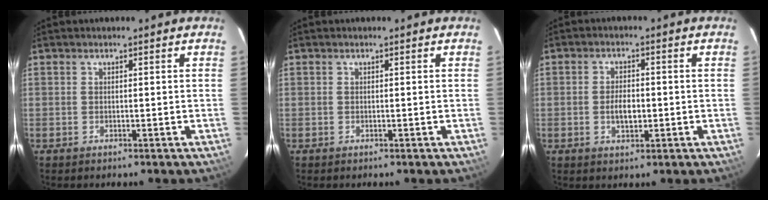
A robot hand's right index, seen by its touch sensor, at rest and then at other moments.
{"total": 0.0}
{"total": 4.1, "force": [-0.7, 2.3, 3.3], "torque": [-0.061, -0.001, -0.008]}